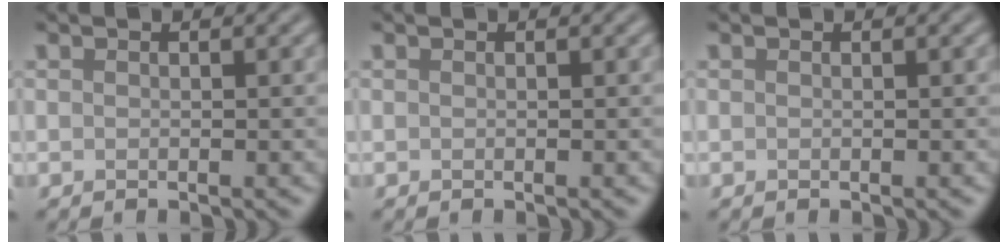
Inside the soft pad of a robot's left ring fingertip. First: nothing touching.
{"total": 0.0}
{"total": 0.0}